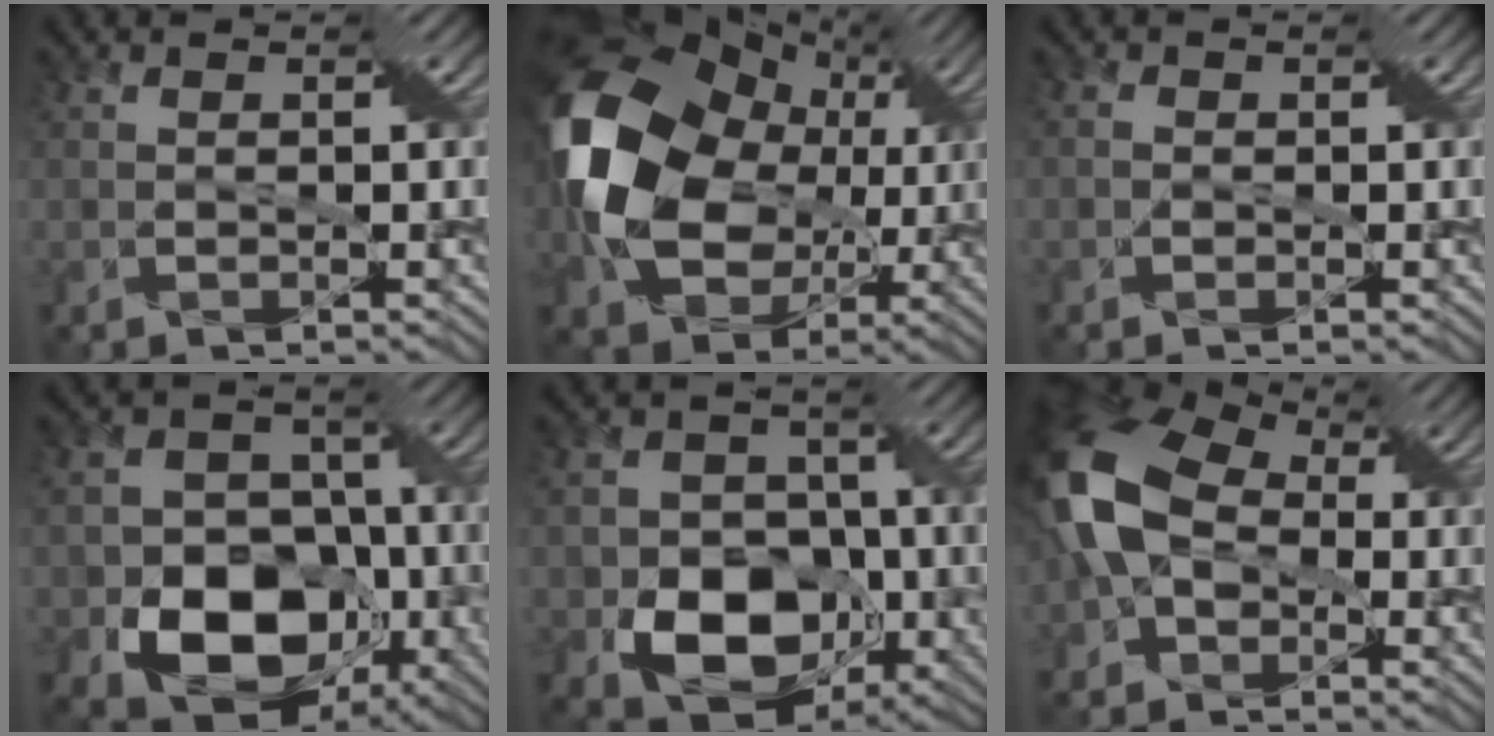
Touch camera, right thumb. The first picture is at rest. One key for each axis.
{"total": 19.0, "fx": 1.3, "fy": 14.4, "fz": 12.3, "tx": -0.311, "ty": -0.028, "tz": 0.048}
{"total": 1.1, "fx": -0.2, "fy": 1.1, "fz": 0.3, "tx": 0.004, "ty": 0.005, "tz": -0.013}
{"total": 13.8, "fx": -5.1, "fy": 10.0, "fz": 7.9, "tx": -0.135, "ty": -0.039, "tz": -0.091}
{"total": 12.0, "fx": -4.3, "fy": 8.6, "fz": 7.1, "tx": -0.120, "ty": -0.033, "tz": -0.080}
{"total": 12.4, "fx": -0.5, "fy": 9.1, "fz": 8.5, "tx": -0.206, "ty": -0.010, "tz": -0.021}